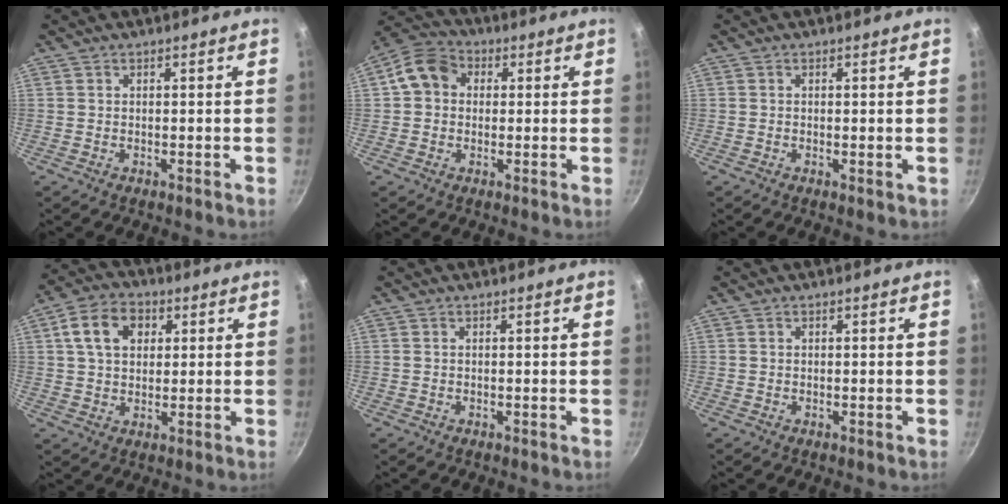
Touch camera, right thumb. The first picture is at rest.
{"total": 6.8, "force": [1.1, 5.8, 3.3], "torque": [-0.033, 0.013, 0.005]}
{"total": 0.6, "force": [0.0, 0.2, 0.5], "torque": [-0.008, -0.003, -0.001]}
{"total": 10.0, "force": [3.0, 7.2, 6.2], "torque": [-0.092, 0.011, 0.040]}
{"total": 0.0}
{"total": 0.0}